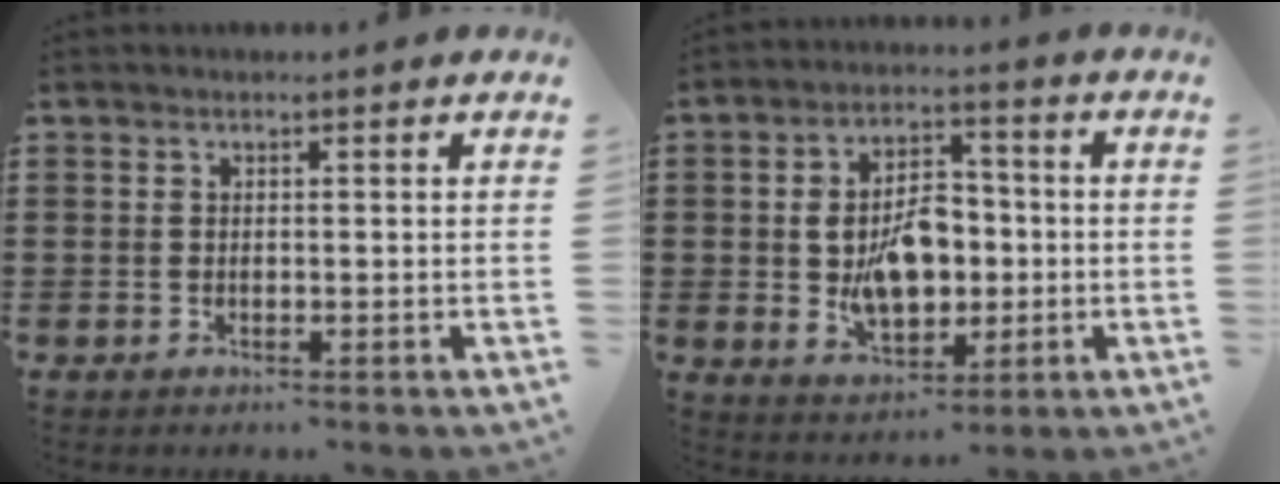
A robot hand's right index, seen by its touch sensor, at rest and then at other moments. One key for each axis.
{"total": 9.3, "fx": -0.7, "fy": 6.0, "fz": 7.1, "tx": -0.121, "ty": 0.006, "tz": -0.017}